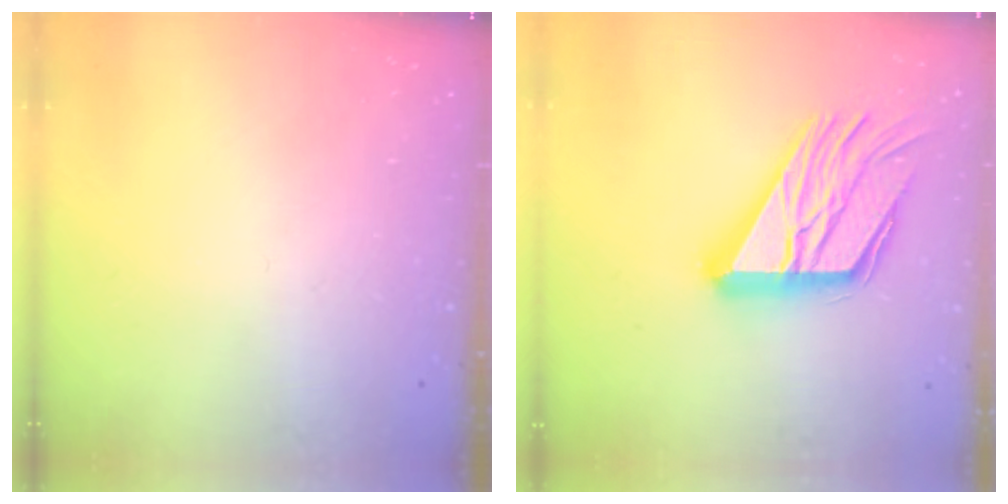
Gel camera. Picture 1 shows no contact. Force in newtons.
{"total": 23.5, "press": 23.3, "slide": 2.3}